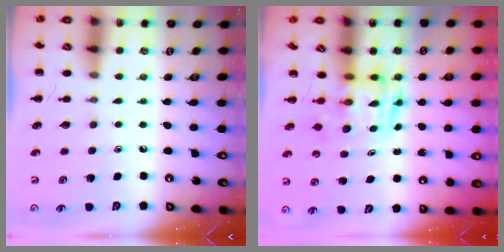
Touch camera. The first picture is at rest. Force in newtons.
{"total": 3.1, "press": 3.1, "slide": 0.5}